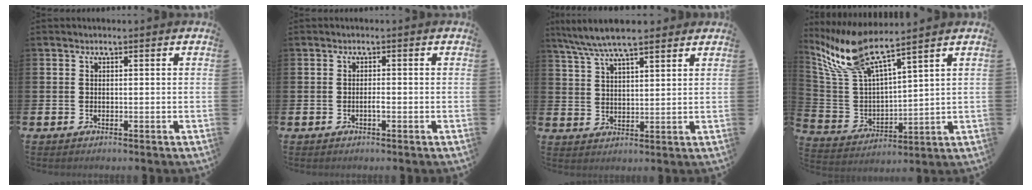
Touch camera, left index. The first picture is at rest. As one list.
[{"total": 0.8, "force": [-0.4, 0.1, 0.6], "torque": [-0.012, -0.004, -0.007]}, {"total": 7.5, "force": [6.8, 1.4, 3.0], "torque": [-0.083, -0.016, 0.125]}, {"total": 10.0, "force": [8.4, 1.5, 5.2], "torque": [-0.130, -0.036, 0.145]}]